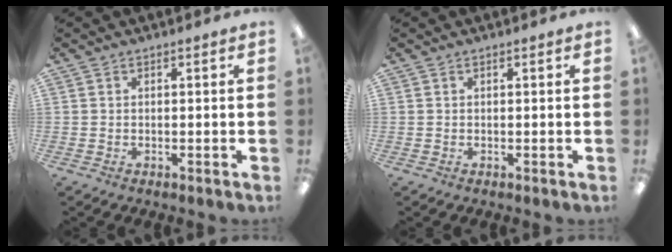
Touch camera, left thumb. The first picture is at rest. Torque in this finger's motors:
{"motor_torque": [-0.01, 0.01, 0.04, -0.06, 0.00]}